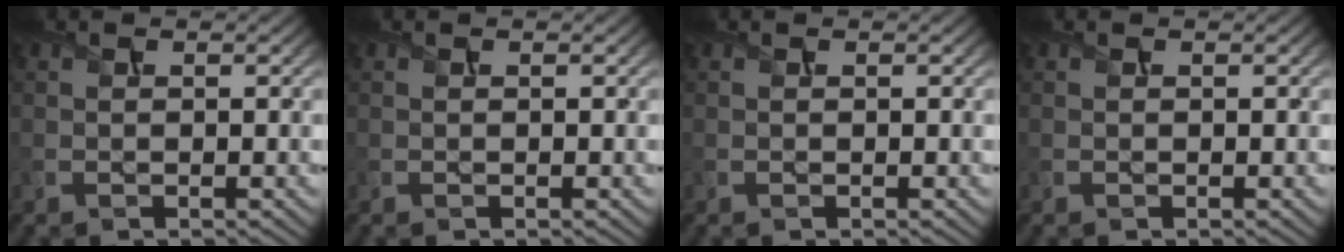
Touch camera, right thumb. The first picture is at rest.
{"total": 0.0}
{"total": 0.0}
{"total": 0.0}